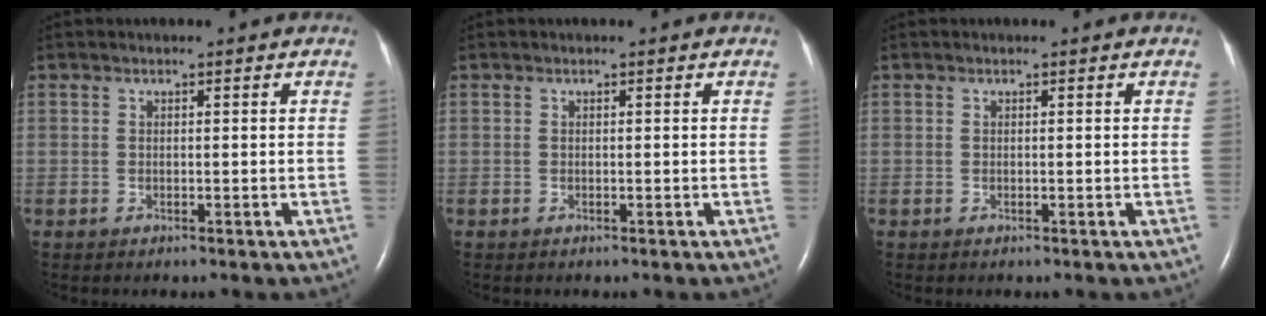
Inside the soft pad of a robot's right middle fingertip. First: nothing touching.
{"total": 0.0}
{"total": 0.0}